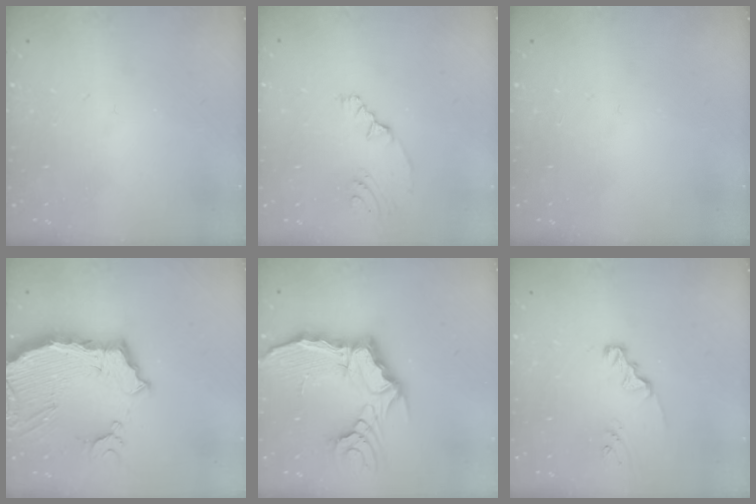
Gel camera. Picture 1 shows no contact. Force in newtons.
{"total": 5.0, "press": 2.2, "slide": 4.5}
{"total": 0.0}
{"total": 13.2, "press": 13.1, "slide": 1.6}
{"total": 13.5, "press": 13.4, "slide": 1.8}
{"total": 2.1, "press": 2.1, "slide": 0.2}